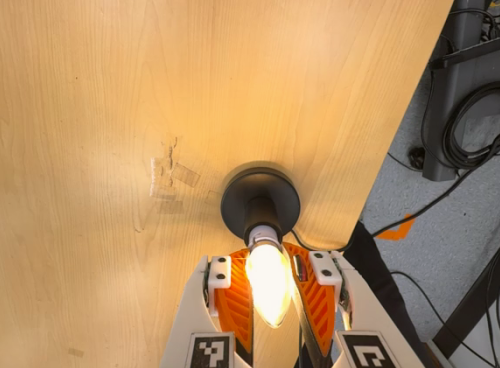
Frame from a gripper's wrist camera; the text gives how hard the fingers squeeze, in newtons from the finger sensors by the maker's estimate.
{"total": 26.6, "left": 23.5, "right": 29.6}